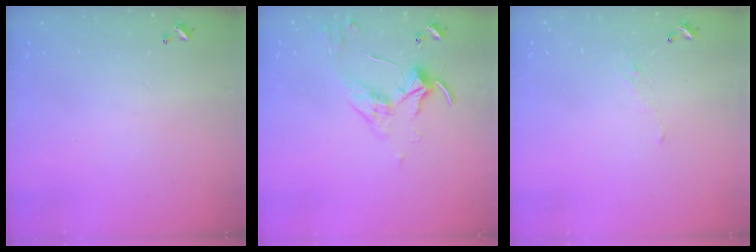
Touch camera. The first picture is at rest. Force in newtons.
{"total": 3.4, "press": 3.3, "slide": 0.7}
{"total": 1.6, "press": 1.5, "slide": 0.7}